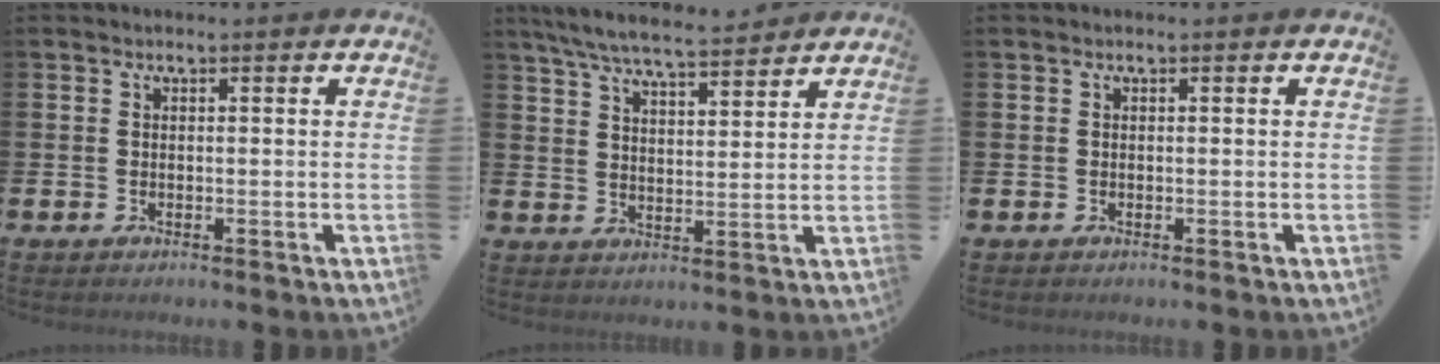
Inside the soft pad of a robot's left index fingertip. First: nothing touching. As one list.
[{"total": 7.0, "force": [6.6, 0.6, 2.1], "torque": [-0.067, -0.031, 0.119]}, {"total": 0.0}]